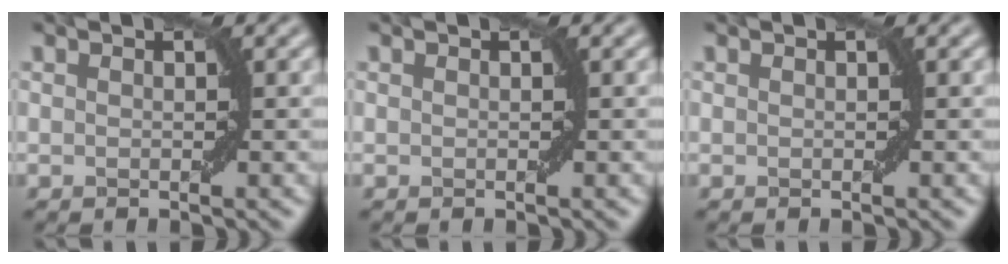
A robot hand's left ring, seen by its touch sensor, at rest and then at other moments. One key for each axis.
{"total": 0.0}
{"total": 0.0}